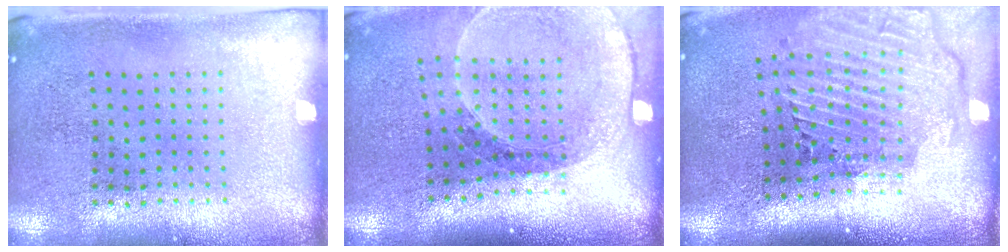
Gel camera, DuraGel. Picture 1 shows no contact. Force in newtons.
{"total": 1.7, "press": 1.7, "slide": 0.2}
{"total": 2.8, "press": 2.2, "slide": 1.8}